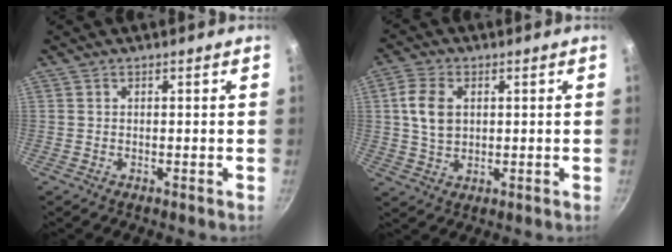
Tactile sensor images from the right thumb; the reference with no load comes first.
{"total": 7.3, "force": [1.4, 5.0, 5.1], "torque": [-0.087, 0.002, 0.027]}